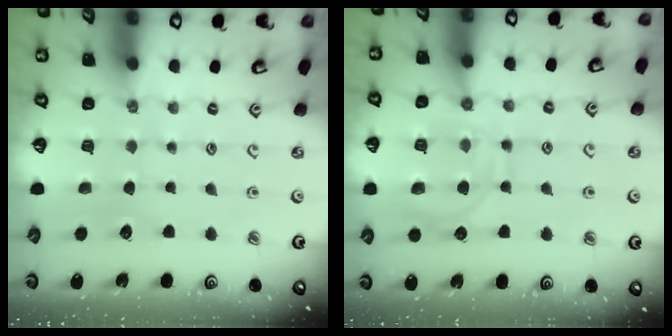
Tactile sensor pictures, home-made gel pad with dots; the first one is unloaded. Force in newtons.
{"total": 11.9, "press": 11.9, "slide": 1.2}